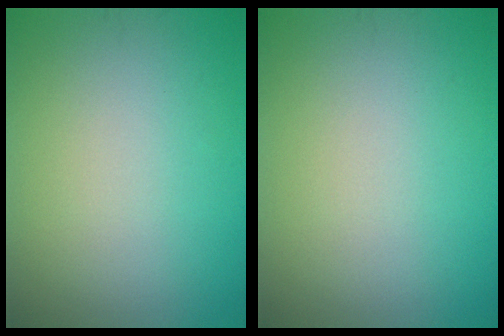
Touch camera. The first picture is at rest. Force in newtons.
{"total": 0.0}